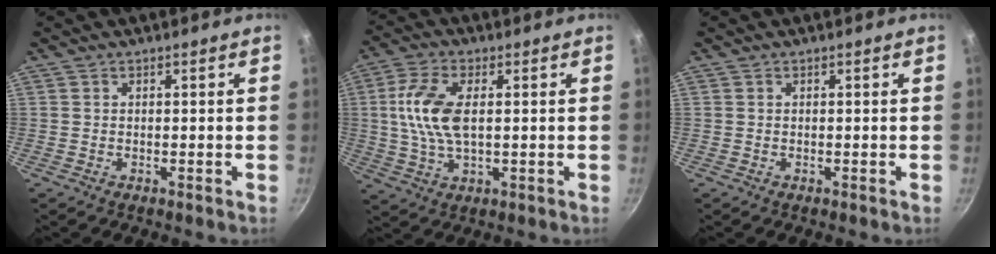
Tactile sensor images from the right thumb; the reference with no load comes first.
{"total": 10.3, "force": [1.2, 5.1, 8.9], "torque": [-0.178, 0.006, 0.020]}
{"total": 0.0}